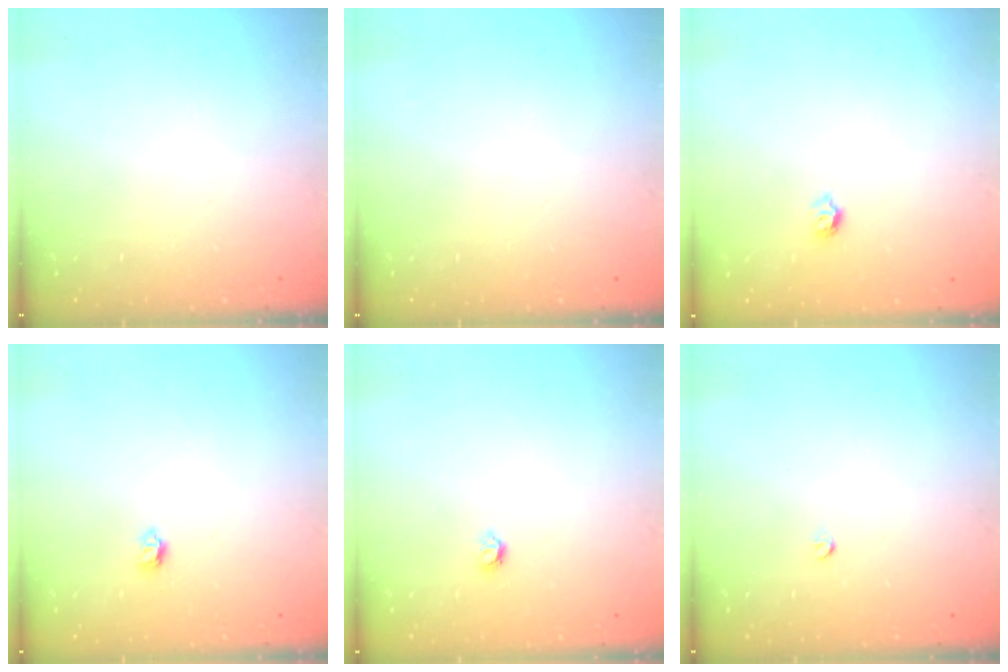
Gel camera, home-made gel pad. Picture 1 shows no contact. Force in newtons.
{"total": 0.0}
{"total": 4.7, "press": 4.6, "slide": 0.5}
{"total": 4.0, "press": 3.9, "slide": 0.6}
{"total": 3.6, "press": 3.6, "slide": 0.7}
{"total": 2.6, "press": 2.5, "slide": 0.4}